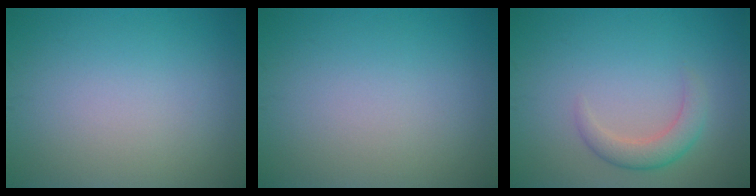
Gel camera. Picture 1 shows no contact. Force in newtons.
{"total": 0.0}
{"total": 2.6, "press": 2.6, "slide": 0.1}